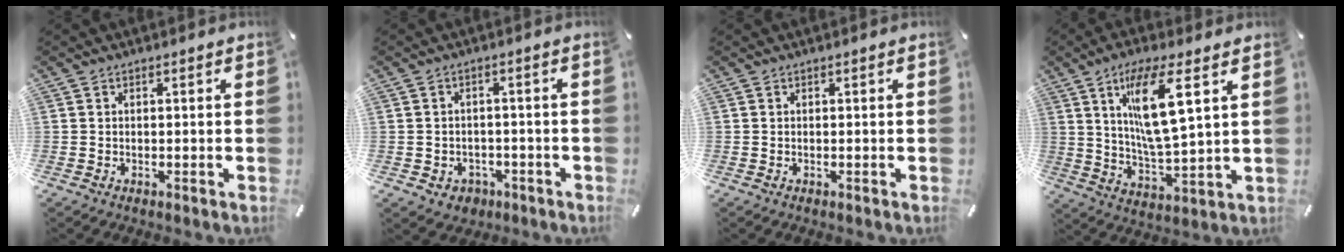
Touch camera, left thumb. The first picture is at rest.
{"total": 3.9, "force": [-1.5, 3.4, 1.1], "torque": [-0.011, 0.007, -0.027]}
{"total": 0.0}
{"total": 14.1, "force": [6.0, 3.6, 12.3], "torque": [-0.236, -0.016, 0.098]}